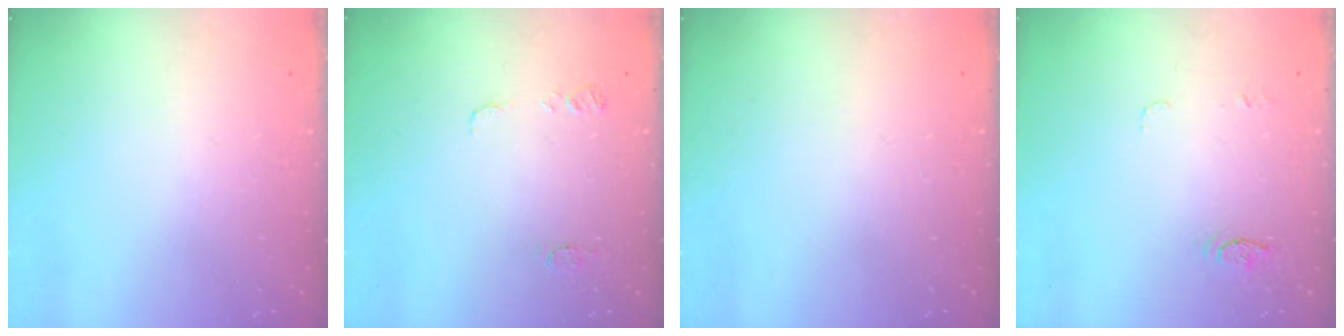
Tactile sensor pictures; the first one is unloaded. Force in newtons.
{"total": 7.1, "press": 7.0, "slide": 0.7}
{"total": 0.0}
{"total": 5.5, "press": 5.4, "slide": 0.4}